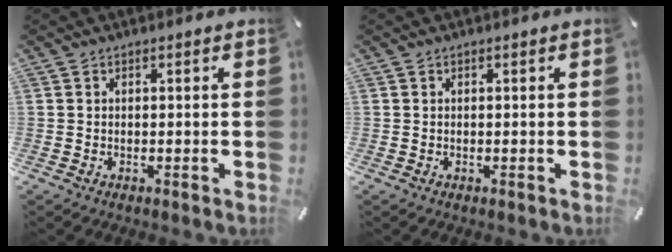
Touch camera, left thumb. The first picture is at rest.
{"total": 0.0}